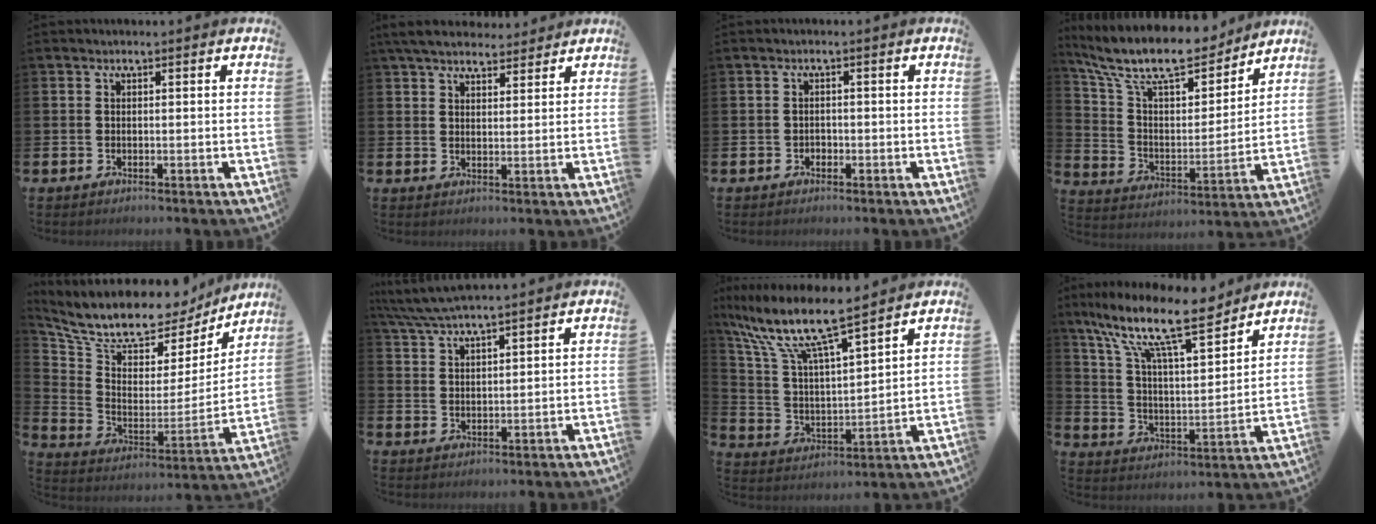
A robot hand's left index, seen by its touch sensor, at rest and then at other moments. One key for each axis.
{"total": 5.7, "fx": 5.3, "fy": 1.6, "fz": 1.5, "tx": -0.048, "ty": -0.013, "tz": 0.100}
{"total": 1.0, "fx": -0.6, "fy": 0.8, "fz": 0.1, "tx": -0.003, "ty": 0.003, "tz": -0.015}
{"total": 12.5, "fx": 11.0, "fy": 3.6, "fz": 4.9, "tx": -0.134, "ty": -0.069, "tz": 0.191}
{"total": 10.1, "fx": 8.9, "fy": 3.6, "fz": 3.0, "tx": -0.105, "ty": -0.062, "tz": 0.152}
{"total": 4.4, "fx": 4.2, "fy": -0.1, "fz": 1.3, "tx": -0.044, "ty": -0.017, "tz": 0.076}
{"total": 9.9, "fx": 8.4, "fy": 1.2, "fz": 5.1, "tx": -0.139, "ty": -0.051, "tz": 0.141}
{"total": 13.8, "fx": 10.7, "fy": 3.4, "fz": 8.0, "tx": -0.172, "ty": -0.060, "tz": 0.181}